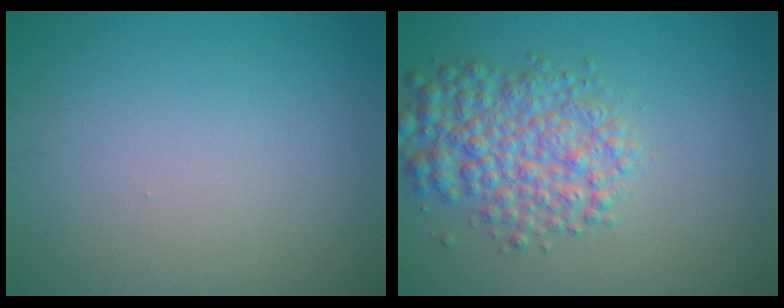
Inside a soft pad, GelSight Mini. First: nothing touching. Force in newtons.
{"total": 5.2, "press": 5.2, "slide": 0.2}